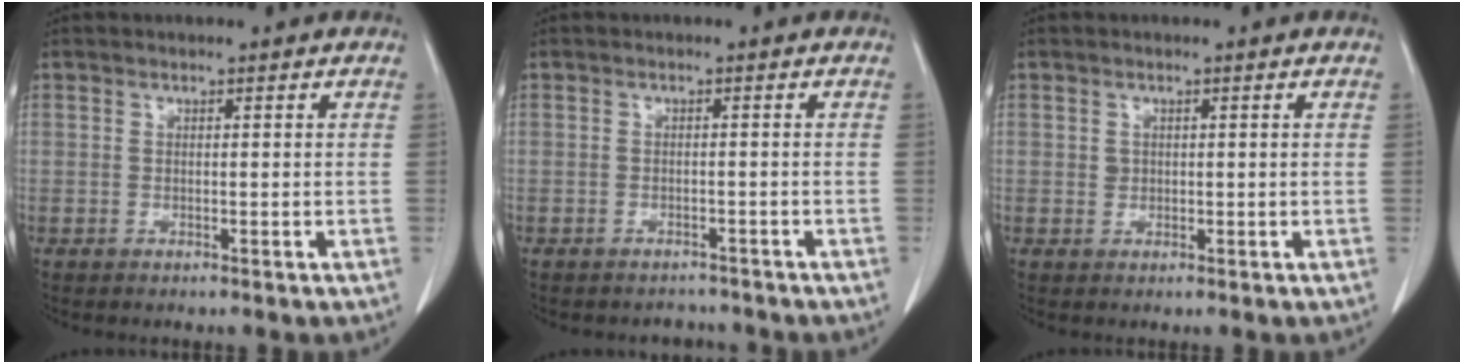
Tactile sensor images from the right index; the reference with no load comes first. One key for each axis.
{"total": 2.8, "fx": -2.6, "fy": 1.0, "fz": -0.1, "tx": 0.000, "ty": 0.001, "tz": -0.033}
{"total": 0.7, "fx": 0.1, "fy": 0.7, "fz": 0.2, "tx": -0.006, "ty": 0.002, "tz": 0.005}